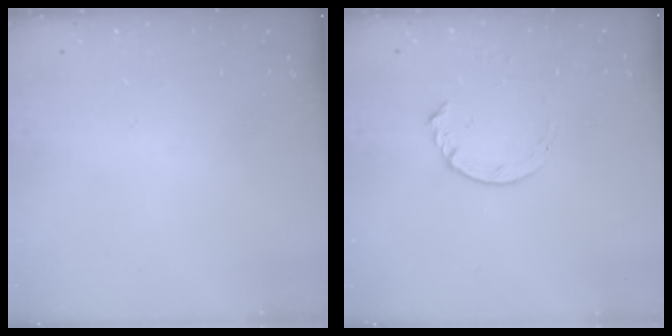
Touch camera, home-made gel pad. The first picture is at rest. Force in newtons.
{"total": 4.7, "press": 4.7, "slide": 0.6}